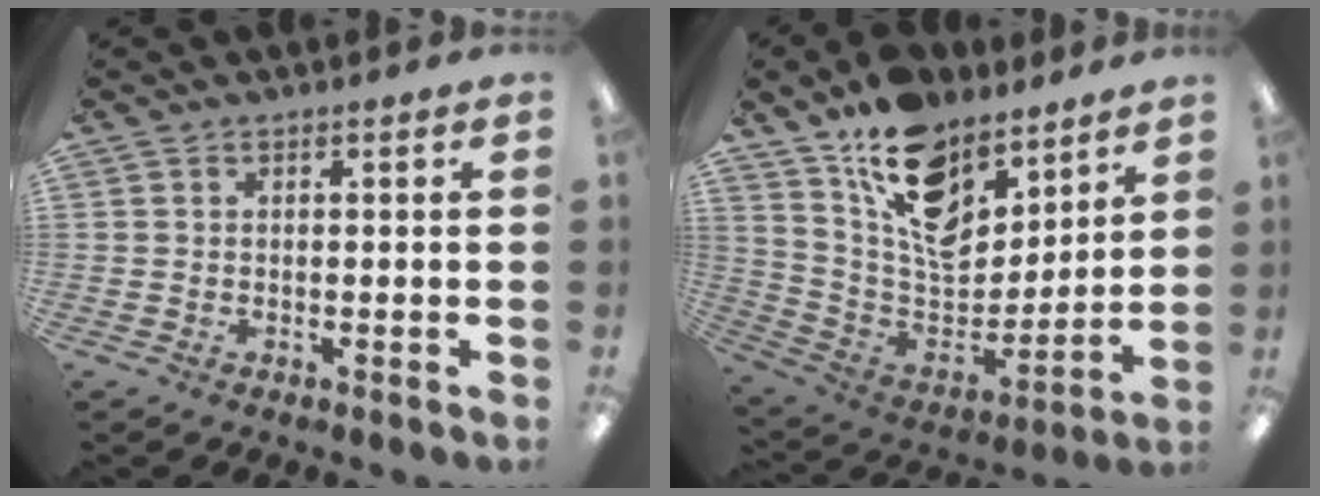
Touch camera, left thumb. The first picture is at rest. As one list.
[{"total": 16.8, "force": [10.8, 9.7, 8.5], "torque": [-0.148, -0.073, 0.201]}]